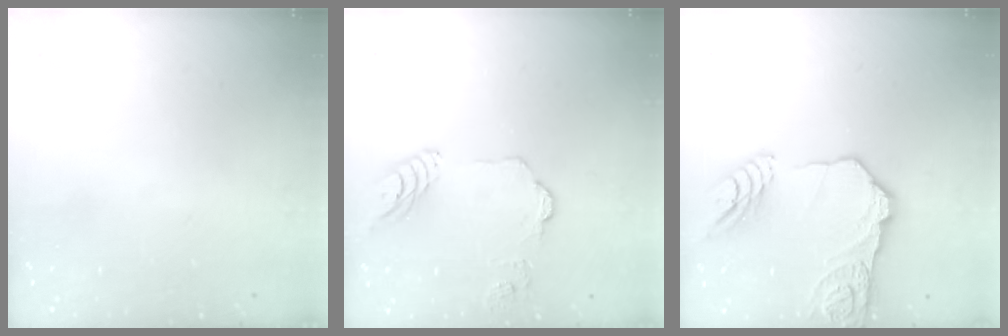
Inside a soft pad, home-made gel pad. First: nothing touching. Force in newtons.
{"total": 11.4, "press": 11.3, "slide": 1.6}
{"total": 17.0, "press": 16.9, "slide": 1.8}